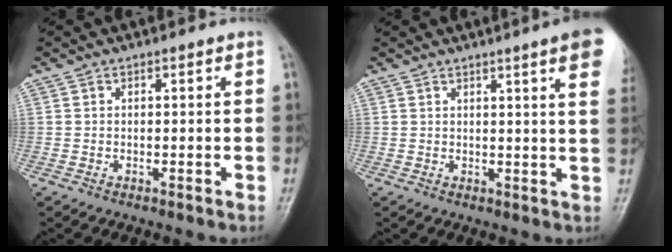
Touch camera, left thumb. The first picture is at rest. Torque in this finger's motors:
{"motor_torque": [2.15, 1.52, 1.55, -0.97, 0.08]}